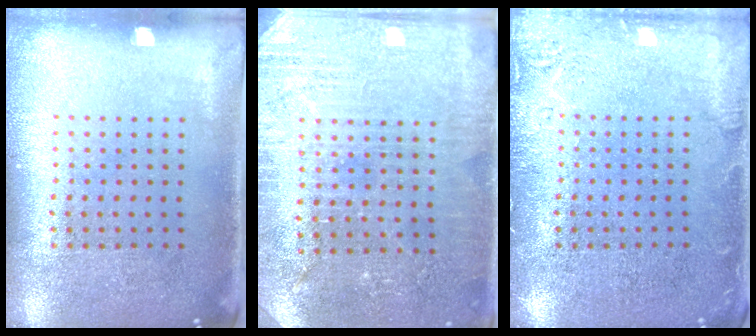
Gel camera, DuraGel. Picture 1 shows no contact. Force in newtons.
{"total": 3.0, "press": 2.9, "slide": 0.5}
{"total": 2.2, "press": 2.2, "slide": 0.4}